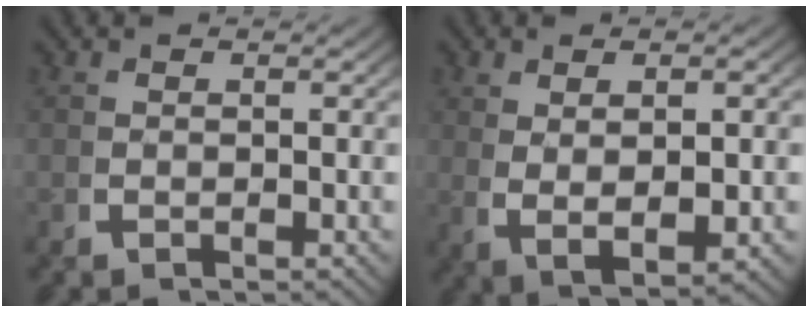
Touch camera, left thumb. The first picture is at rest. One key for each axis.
{"total": 4.9, "fx": 0.1, "fy": 2.3, "fz": 4.4, "tx": -0.097, "ty": -0.018, "tz": 0.023}